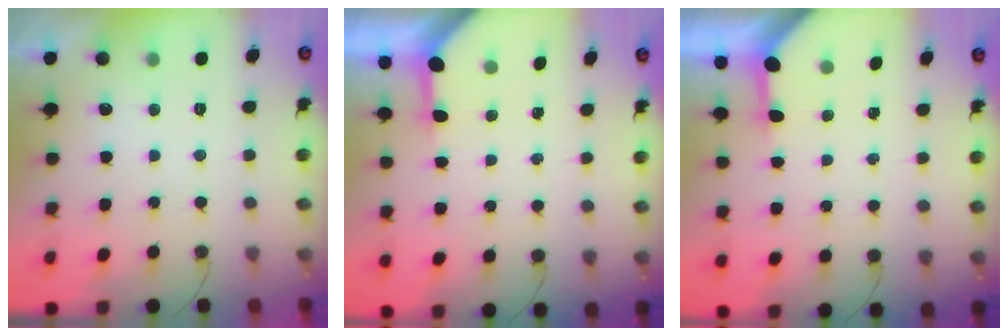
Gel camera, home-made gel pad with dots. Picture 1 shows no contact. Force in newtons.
{"total": 3.5, "press": 3.5, "slide": 0.4}
{"total": 3.5, "press": 3.5, "slide": 0.4}